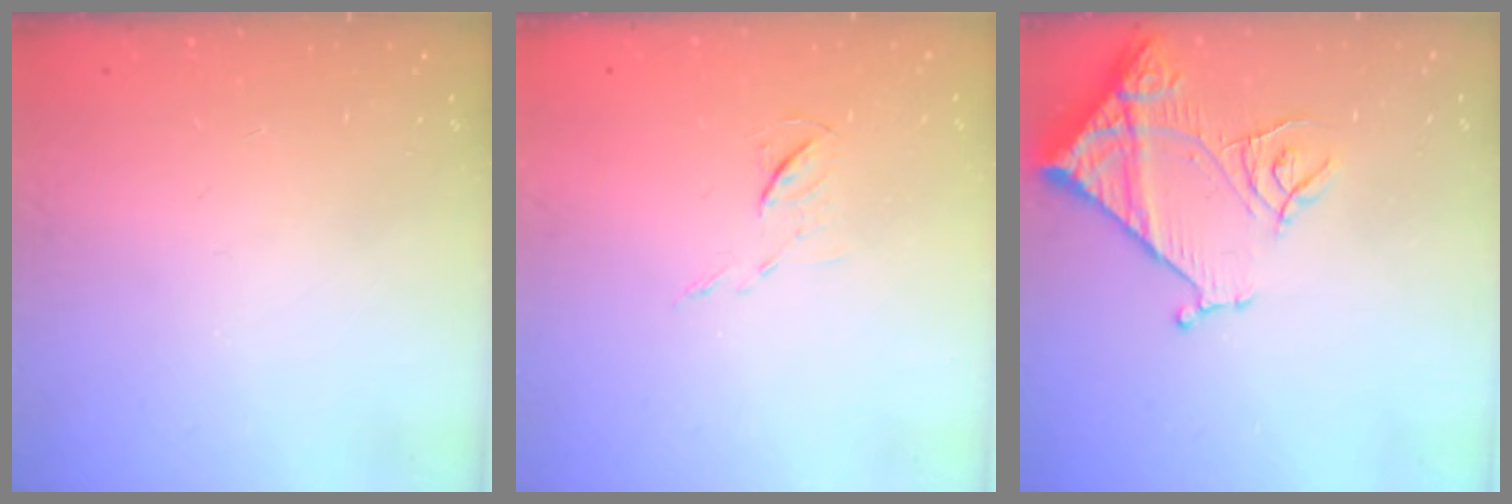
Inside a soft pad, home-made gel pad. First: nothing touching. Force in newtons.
{"total": 4.9, "press": 4.9, "slide": 0.5}
{"total": 13.0, "press": 13.0, "slide": 1.1}